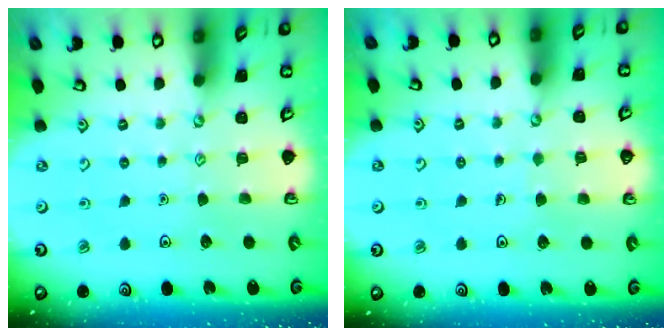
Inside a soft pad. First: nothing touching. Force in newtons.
{"total": 2.6, "press": 2.6, "slide": 0.2}